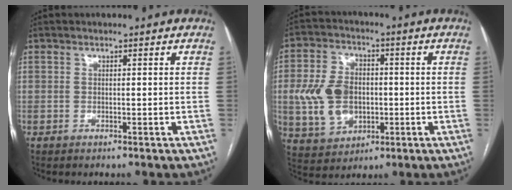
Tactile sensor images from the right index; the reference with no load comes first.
{"total": 10.9, "force": [-0.7, 7.8, 7.6], "torque": [-0.168, 0.018, -0.002]}